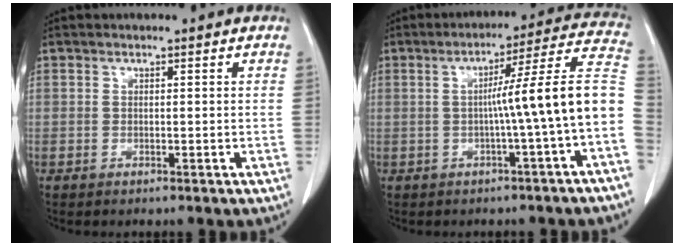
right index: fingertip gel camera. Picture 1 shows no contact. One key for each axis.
{"total": 12.2, "fx": -2.1, "fy": -1.7, "fz": 11.9, "tx": -0.155, "ty": 0.028, "tz": -0.033}